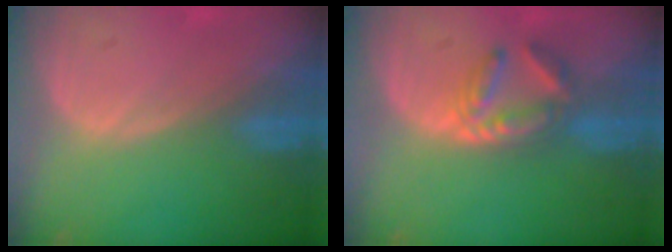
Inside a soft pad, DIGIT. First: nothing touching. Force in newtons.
{"total": 5.7, "press": 5.1, "slide": 2.6}